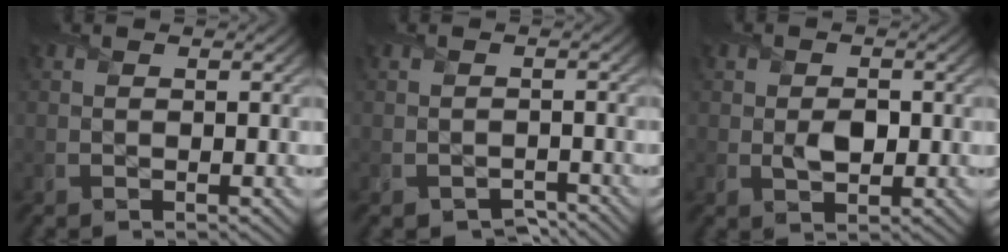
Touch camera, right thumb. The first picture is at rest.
{"total": 1.7, "force": [-1.5, 0.7, 0.3], "torque": [-0.001, -0.010, -0.022]}
{"total": 2.4, "force": [-0.2, 1.7, 1.7], "torque": [-0.029, -0.010, -0.001]}